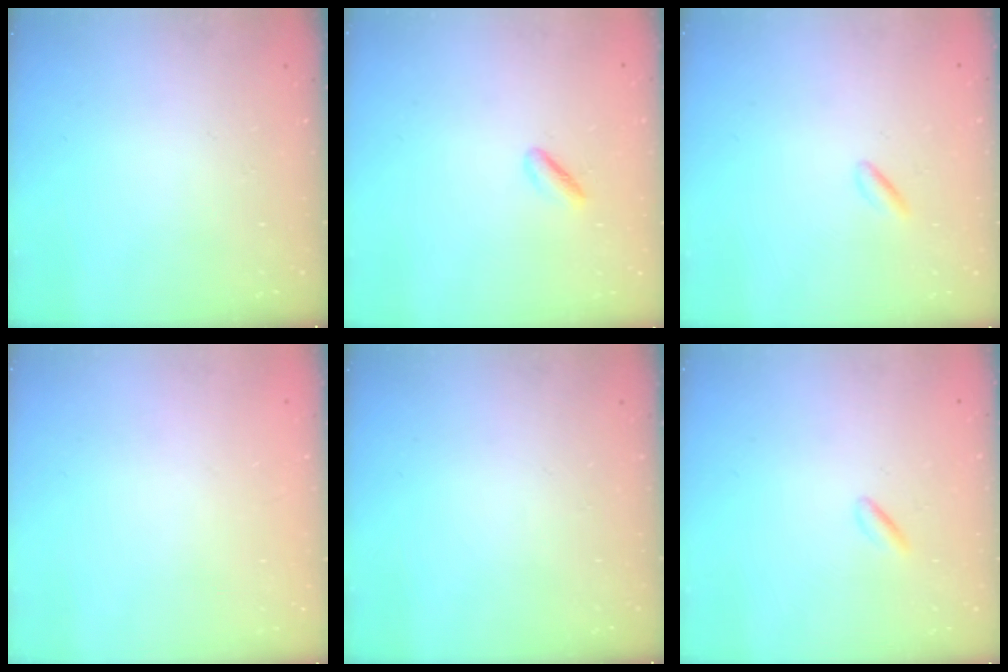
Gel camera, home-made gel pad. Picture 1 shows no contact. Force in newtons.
{"total": 1.6, "press": 1.2, "slide": 1.1}
{"total": 0.7, "press": 0.5, "slide": 0.5}
{"total": 2.2, "press": 2.2, "slide": 0.1}
{"total": 0.0}
{"total": 0.7, "press": 0.5, "slide": 0.5}